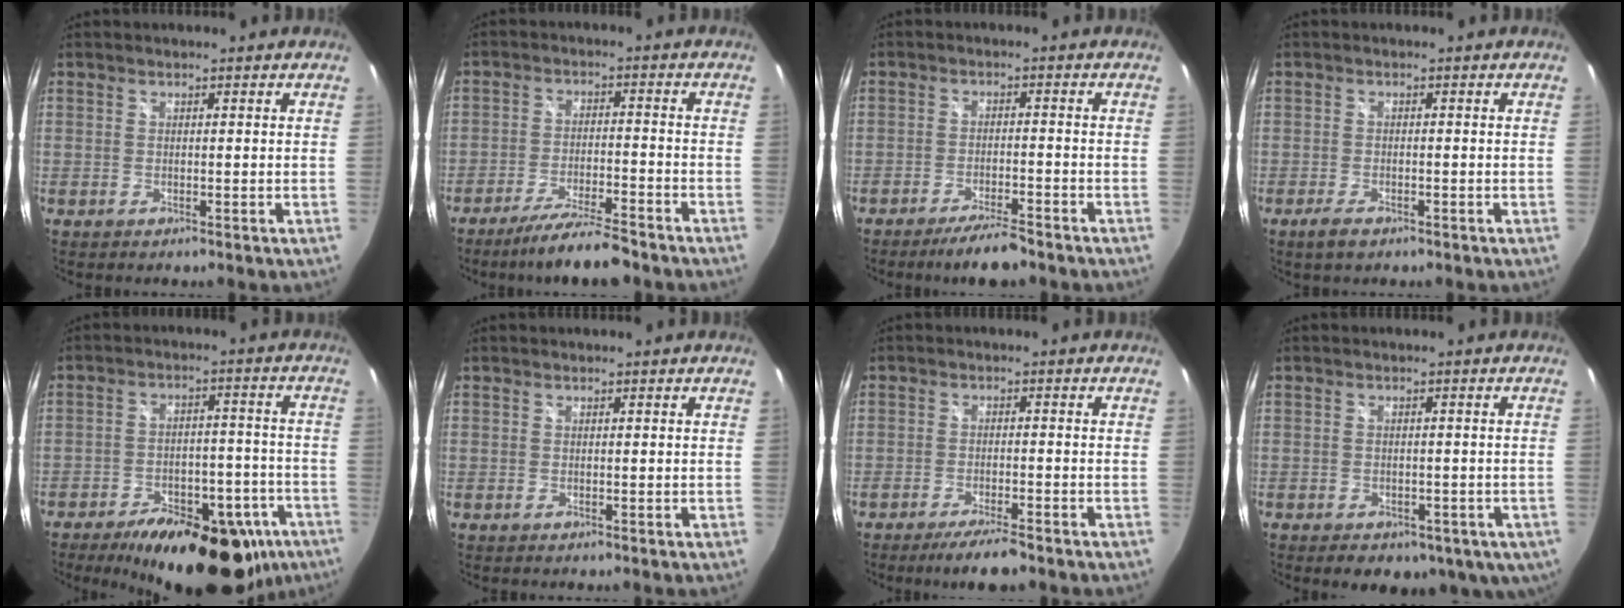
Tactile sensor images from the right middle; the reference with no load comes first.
{"total": 9.5, "force": [-8.2, 0.8, 4.6], "torque": [-0.093, -0.002, -0.137]}
{"total": 6.4, "force": [-5.4, 0.8, 3.2], "torque": [-0.071, -0.004, -0.091]}
{"total": 3.1, "force": [-2.1, 1.3, 1.9], "torque": [-0.044, -0.007, -0.039]}
{"total": 24.8, "force": [-17.1, 11.3, 14.0], "torque": [-0.213, 0.002, -0.210]}
{"total": 0.0}
{"total": 6.1, "force": [-4.9, 0.8, 3.5], "torque": [-0.076, -0.008, -0.084]}
{"total": 10.7, "force": [-5.6, 6.8, 6.1], "torque": [-0.105, -0.016, -0.059]}